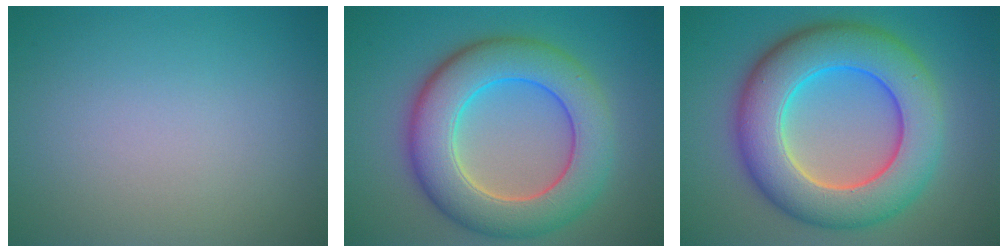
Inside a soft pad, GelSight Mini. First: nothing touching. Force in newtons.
{"total": 9.3, "press": 9.2, "slide": 0.4}
{"total": 10.8, "press": 10.8, "slide": 0.6}